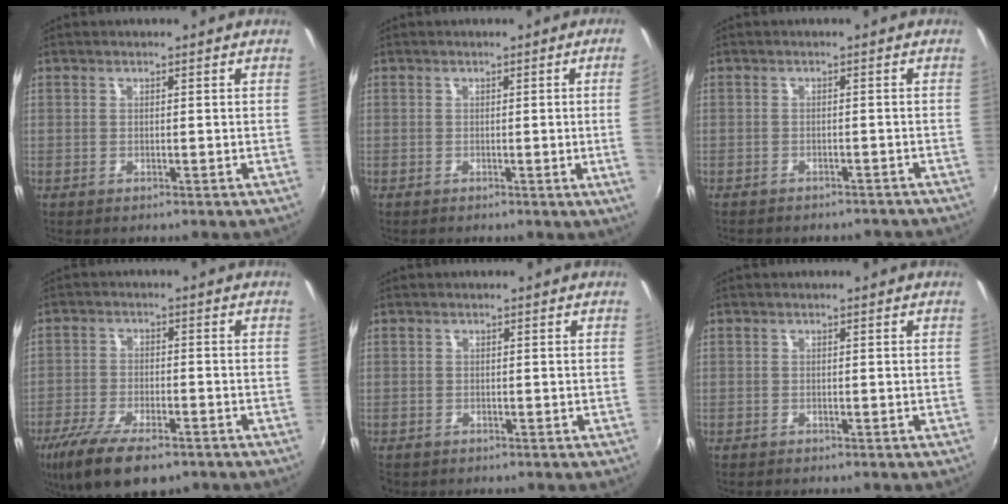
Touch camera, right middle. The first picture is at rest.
{"total": 4.1, "force": [0.2, -2.0, 3.6], "torque": [-0.057, -0.010, 0.006]}
{"total": 6.9, "force": [-6.2, 2.1, 2.1], "torque": [-0.049, -0.009, -0.076]}
{"total": 13.4, "force": [-9.1, 4.7, 8.6], "torque": [-0.191, -0.041, -0.159]}
{"total": 0.8, "force": [-0.6, 0.4, 0.1], "torque": [-0.006, -0.003, -0.011]}
{"total": 0.5, "force": [-0.5, 0.2, 0.1], "torque": [-0.002, -0.001, -0.010]}